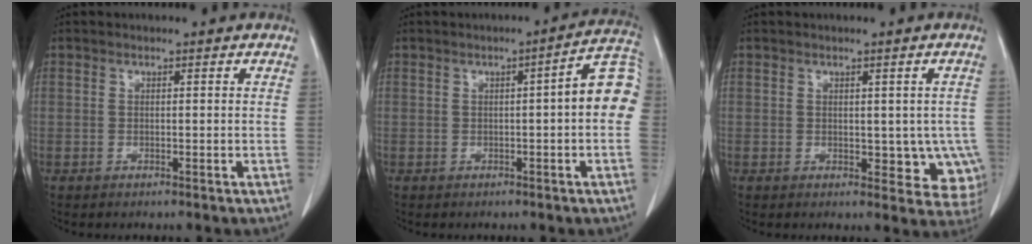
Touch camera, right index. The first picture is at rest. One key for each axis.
{"total": 7.4, "fx": 0.1, "fy": 1.0, "fz": 7.3, "tx": -0.084, "ty": 0.024, "tz": -0.007}
{"total": 6.8, "fx": -0.7, "fy": 4.0, "fz": 5.4, "tx": -0.030, "ty": 0.004, "tz": -0.001}